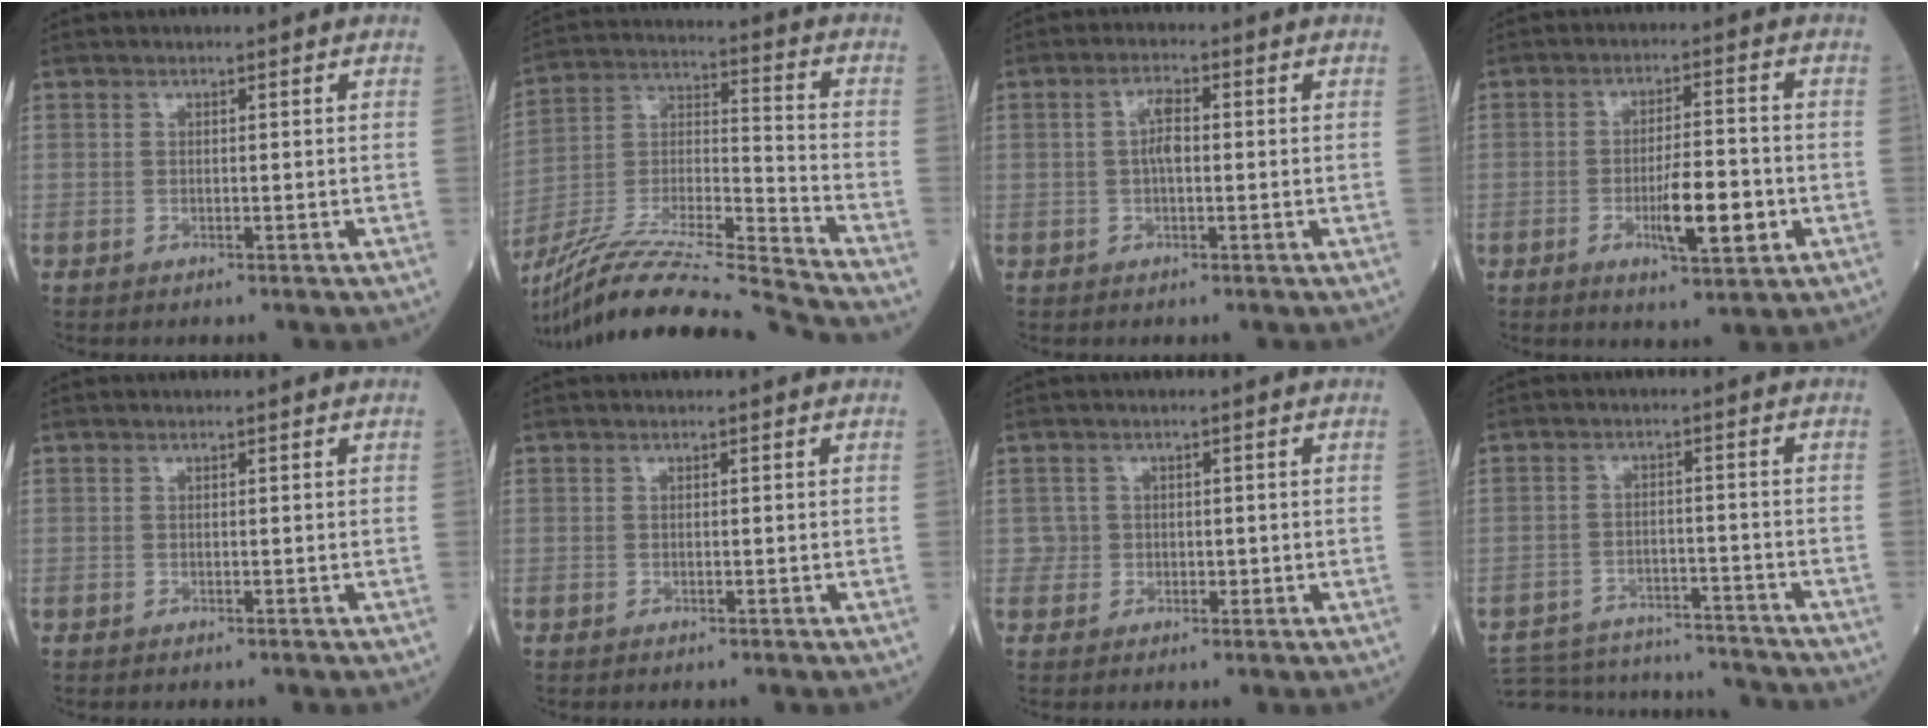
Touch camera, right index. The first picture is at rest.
{"total": 22.9, "force": [-21.0, -1.7, 8.9], "torque": [-0.195, -0.029, -0.365]}
{"total": 3.0, "force": [0.1, 0.9, 2.9], "torque": [-0.056, 0.009, 0.003]}
{"total": 7.9, "force": [-2.3, 1.5, 7.4], "torque": [-0.124, -0.006, -0.033]}
{"total": 0.0}
{"total": 0.0}
{"total": 2.0, "force": [0.1, 2.0, 0.1], "torque": [0.004, 0.006, 0.003]}
{"total": 16.0, "force": [-15.4, 2.6, 3.7], "torque": [-0.076, 0.004, -0.213]}